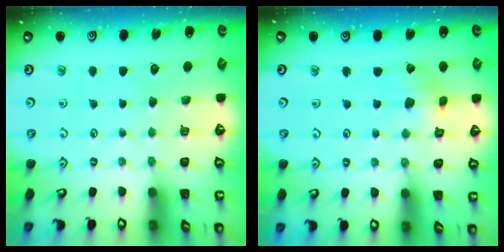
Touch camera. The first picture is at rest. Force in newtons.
{"total": 2.5, "press": 2.5, "slide": 0.4}